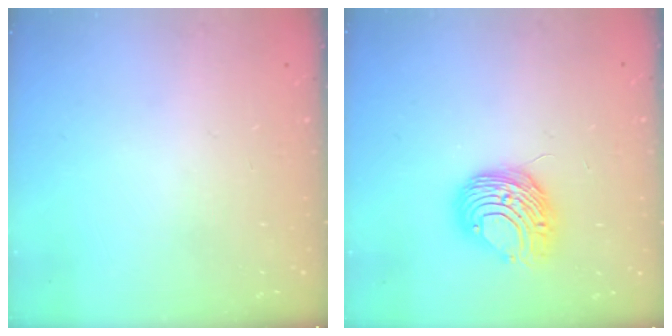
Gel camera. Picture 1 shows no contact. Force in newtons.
{"total": 10.0, "press": 9.9, "slide": 1.2}